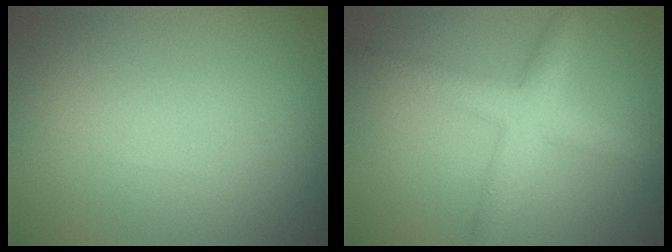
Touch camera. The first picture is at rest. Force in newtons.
{"total": 4.0, "press": 4.0, "slide": 0.1}